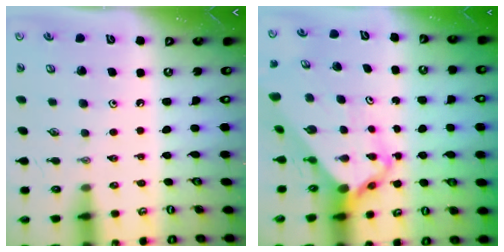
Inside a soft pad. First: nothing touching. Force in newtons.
{"total": 5.3, "press": 5.3, "slide": 0.4}